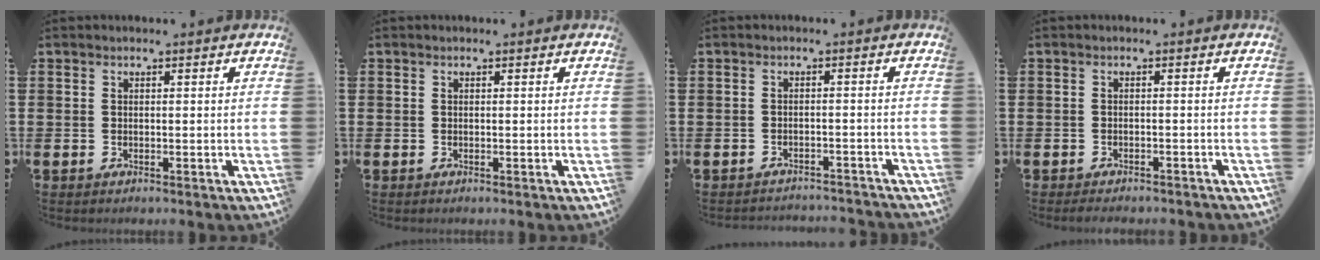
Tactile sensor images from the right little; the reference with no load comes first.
{"total": 0.0}
{"total": 1.6, "force": [-1.6, -0.1, -0.1], "torque": [-0.003, 0.005, -0.034]}
{"total": 1.1, "force": [-1.0, 0.1, 0.3], "torque": [-0.008, 0.000, -0.021]}